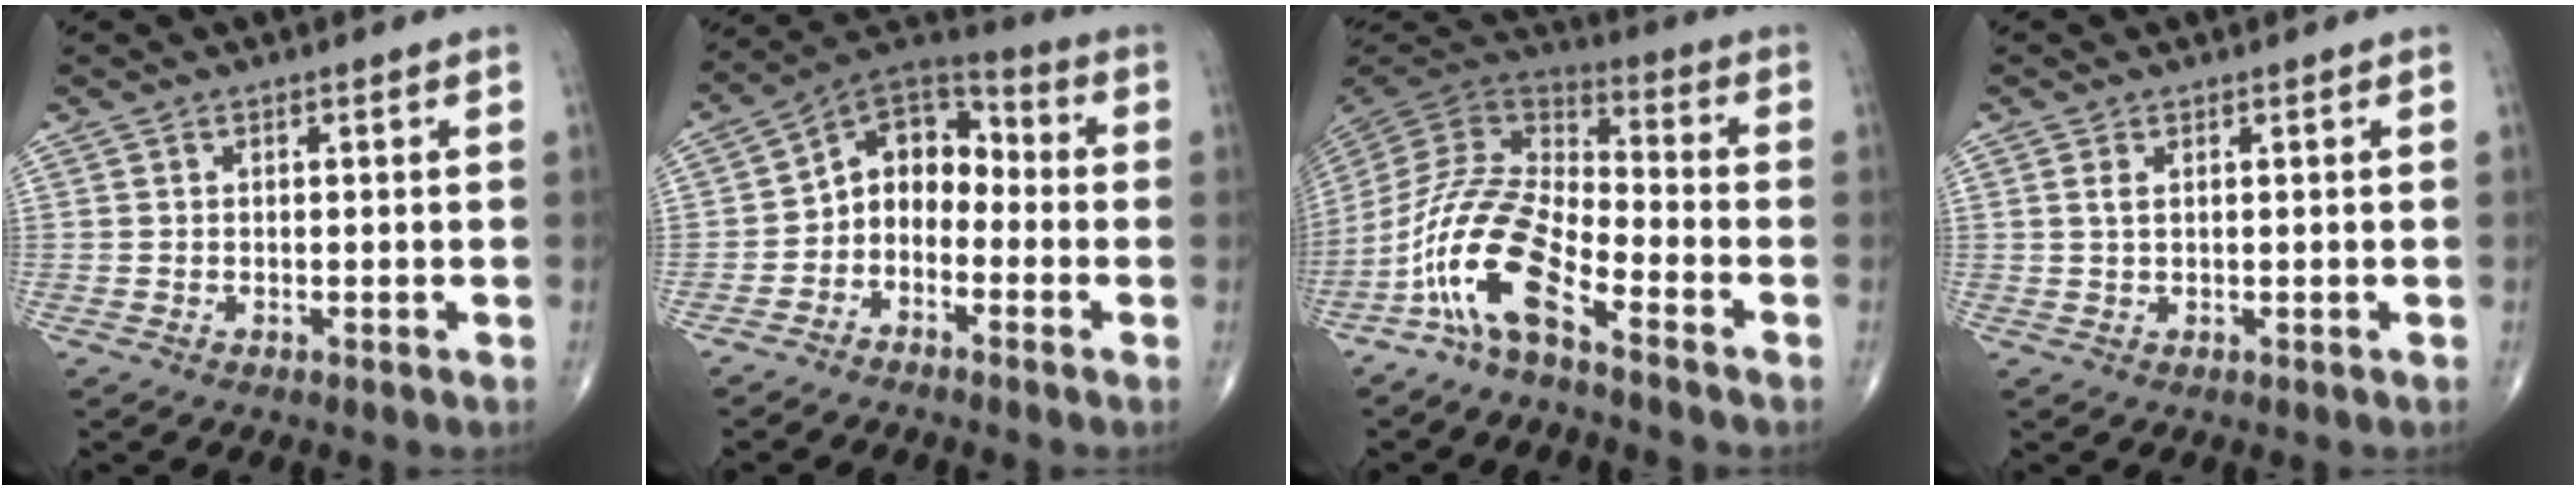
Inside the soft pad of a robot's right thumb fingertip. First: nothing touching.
{"total": 9.9, "force": [-2.5, 7.4, 6.1], "torque": [-0.064, 0.059, -0.064]}
{"total": 14.0, "force": [-8.2, 4.7, 10.3], "torque": [-0.212, 0.070, -0.169]}
{"total": 1.6, "force": [0.6, 0.8, 1.3], "torque": [-0.029, 0.004, 0.014]}